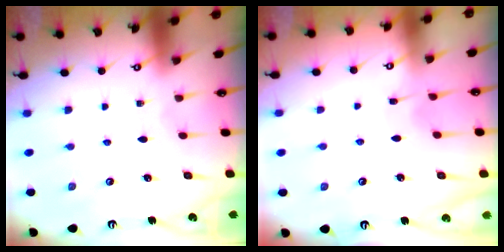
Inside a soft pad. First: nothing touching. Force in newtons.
{"total": 3.6, "press": 3.6, "slide": 0.3}